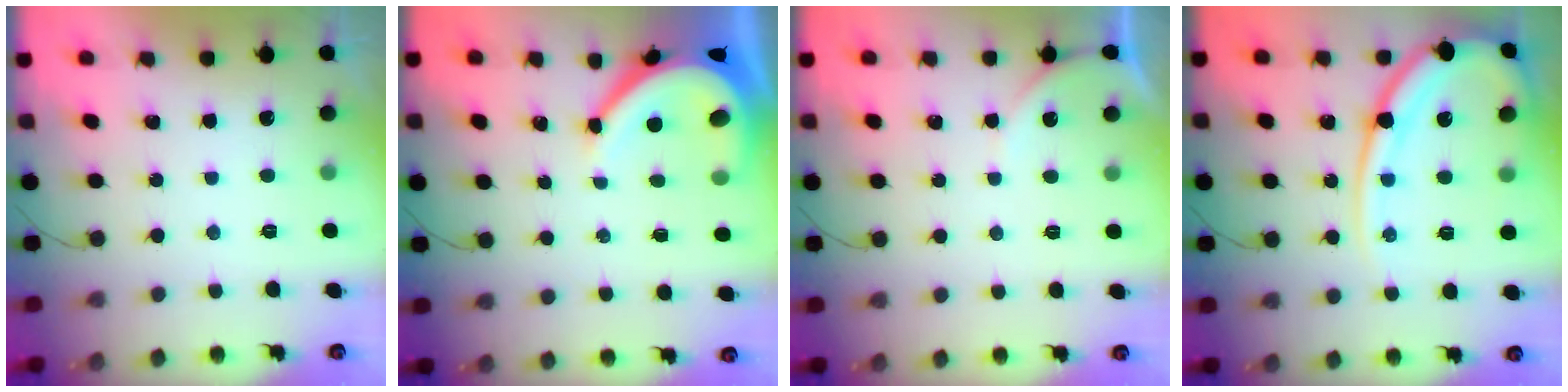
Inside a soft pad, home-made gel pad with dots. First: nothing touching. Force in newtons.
{"total": 8.8, "press": 8.7, "slide": 1.4}
{"total": 4.5, "press": 4.5, "slide": 0.7}
{"total": 16.8, "press": 16.7, "slide": 1.7}